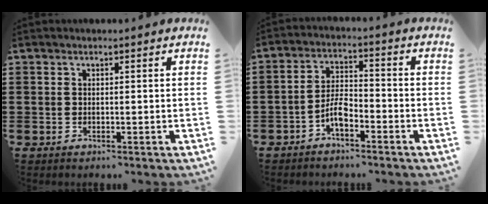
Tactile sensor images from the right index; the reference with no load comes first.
{"total": 4.8, "force": [-2.7, 1.8, 3.5], "torque": [-0.090, 0.003, -0.060]}